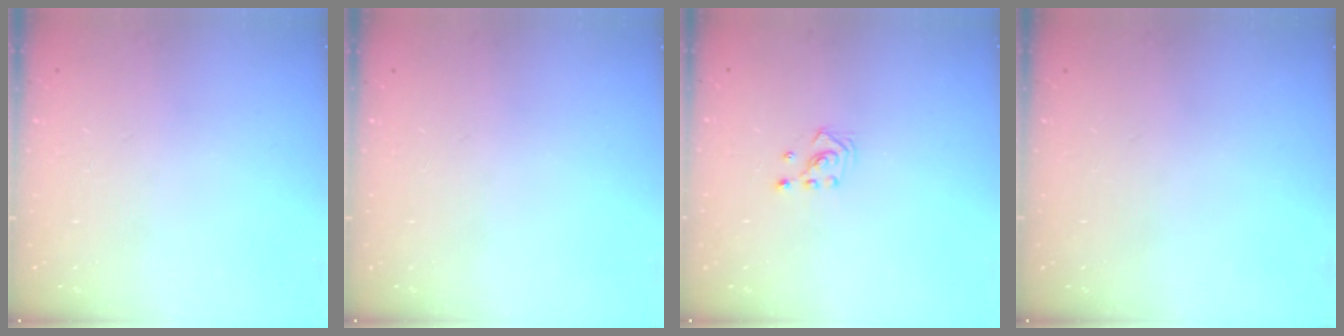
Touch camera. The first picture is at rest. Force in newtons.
{"total": 0.0}
{"total": 2.6, "press": 2.6, "slide": 0.3}
{"total": 0.0}